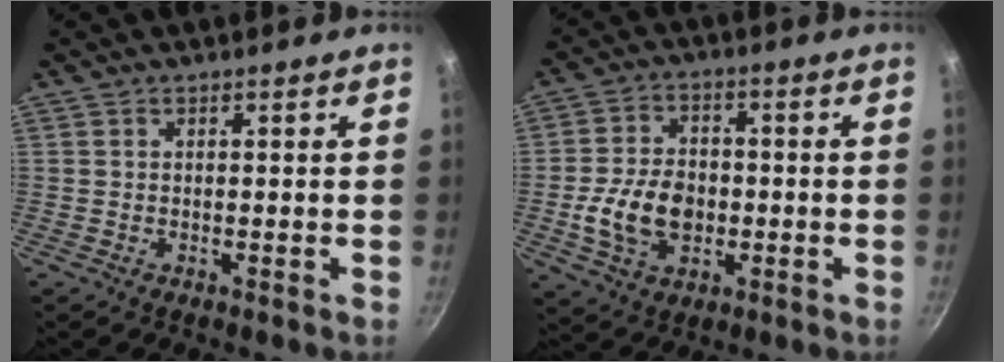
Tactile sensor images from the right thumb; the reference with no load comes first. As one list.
[{"total": 11.3, "force": [-2.0, 7.9, 7.8], "torque": [-0.126, 0.015, -0.037]}]